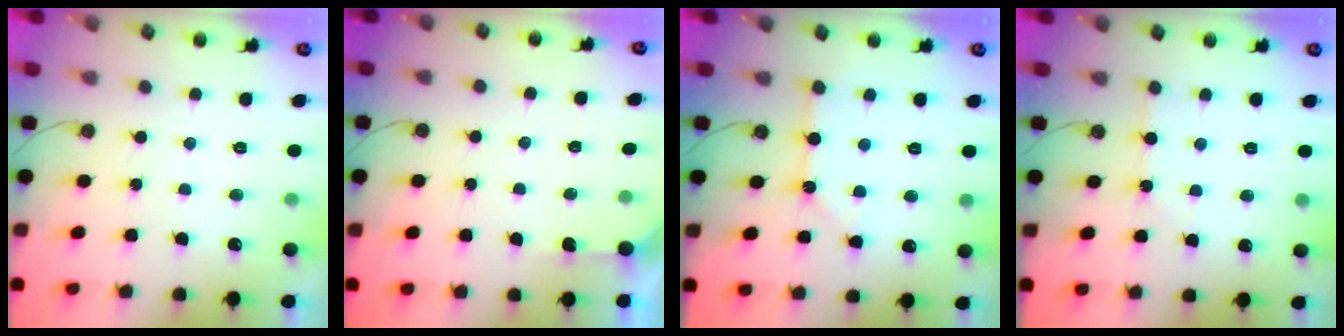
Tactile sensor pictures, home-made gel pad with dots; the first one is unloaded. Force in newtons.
{"total": 2.5, "press": 2.5, "slide": 0.2}
{"total": 2.7, "press": 2.6, "slide": 0.3}
{"total": 2.7, "press": 2.7, "slide": 0.4}